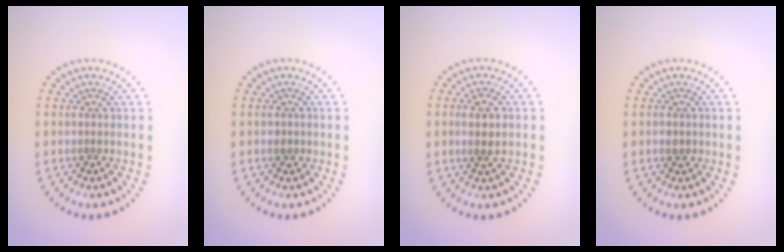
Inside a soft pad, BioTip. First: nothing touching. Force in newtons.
{"total": 0.8, "press": 0.7, "slide": 0.3}
{"total": 1.7, "press": 1.7, "slide": 0.3}
{"total": 0.9, "press": 0.8, "slide": 0.3}